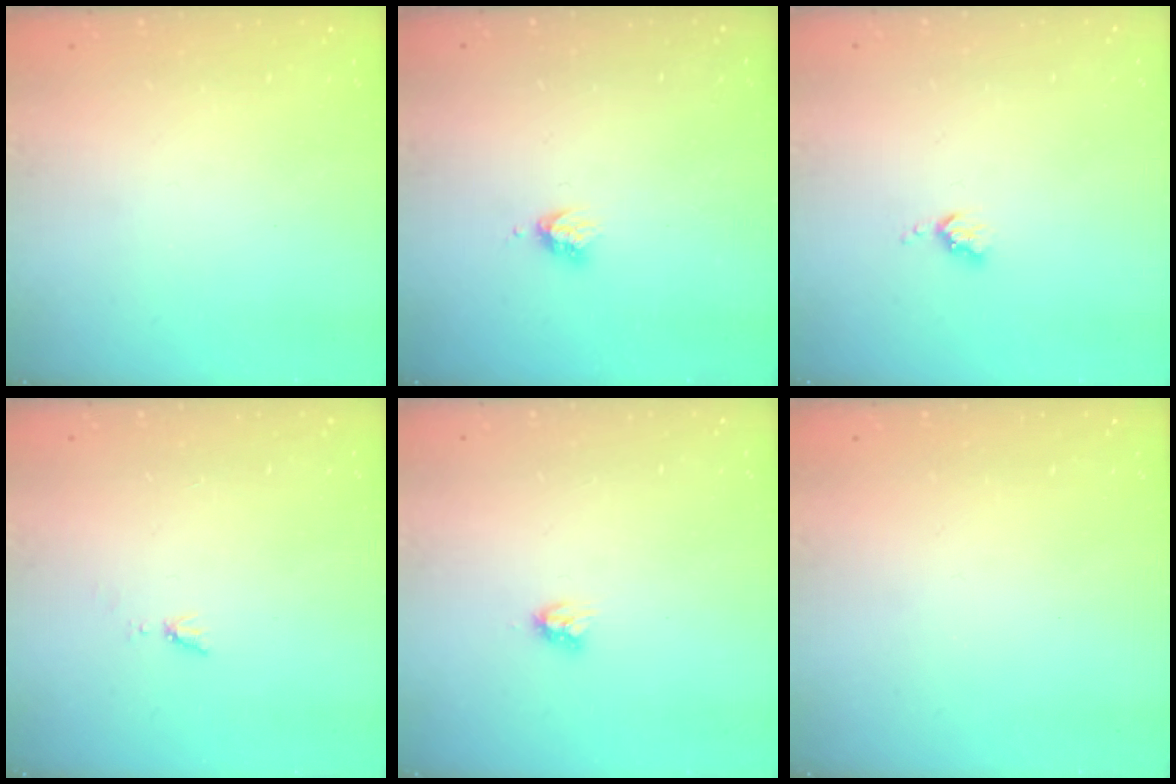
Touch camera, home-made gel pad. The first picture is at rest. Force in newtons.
{"total": 3.0, "press": 3.0, "slide": 0.4}
{"total": 3.6, "press": 3.6, "slide": 0.6}
{"total": 5.7, "press": 5.7, "slide": 0.6}
{"total": 4.2, "press": 4.2, "slide": 0.5}
{"total": 0.0}